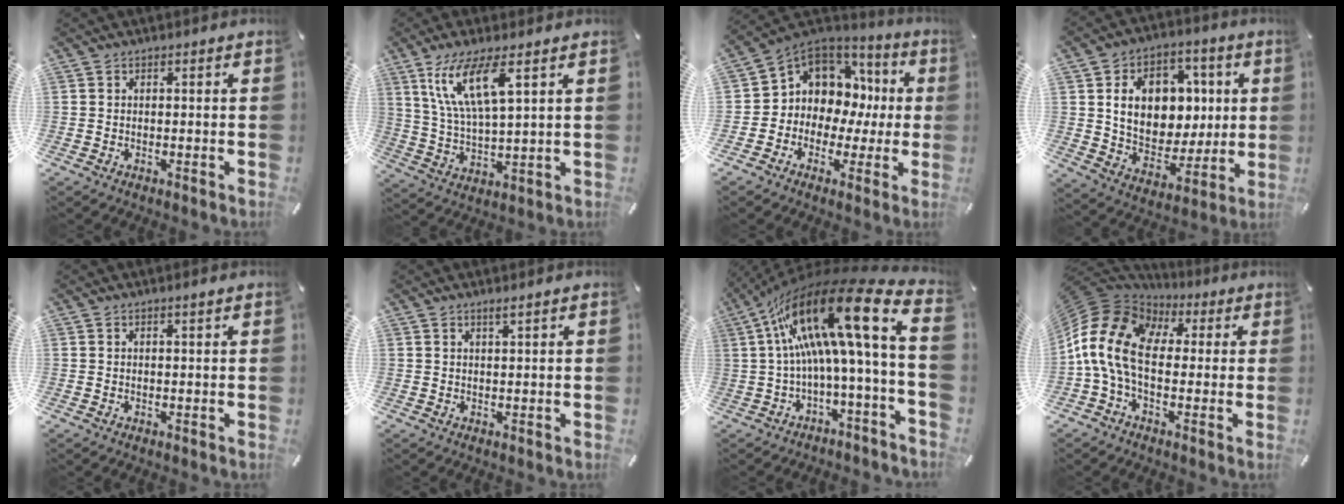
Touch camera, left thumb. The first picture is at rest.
{"total": 12.4, "force": [6.5, 3.5, 10.0], "torque": [-0.227, -0.008, 0.113]}
{"total": 9.0, "force": [1.4, 8.6, 2.4], "torque": [-0.056, -0.028, 0.037]}
{"total": 14.9, "force": [3.2, 12.3, 7.8], "torque": [-0.121, -0.008, 0.067]}
{"total": 0.8, "force": [0.4, 0.0, 0.7], "torque": [-0.014, 0.001, 0.007]}
{"total": 1.4, "force": [1.0, -0.1, 1.0], "torque": [-0.020, -0.002, 0.018]}
{"total": 22.4, "force": [4.4, 6.0, 21.1], "torque": [-0.373, -0.043, 0.064]}
{"total": 14.4, "force": [-2.1, 9.8, 10.3], "torque": [-0.235, 0.014, -0.048]}